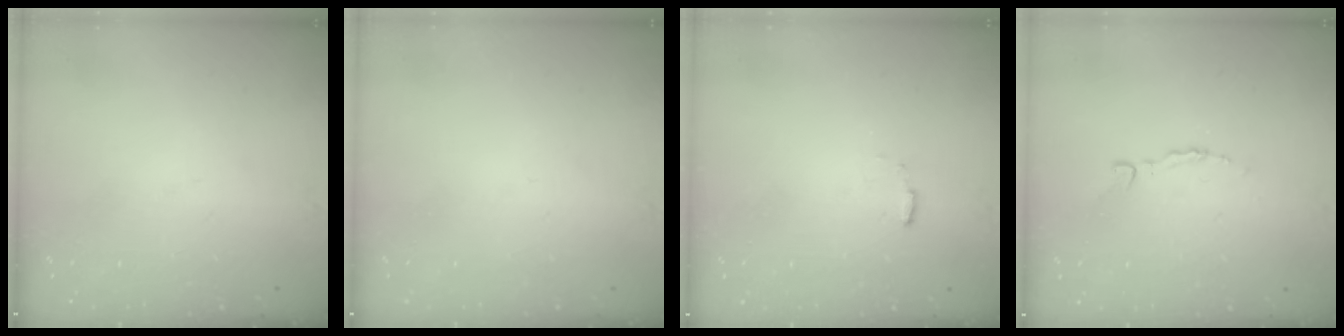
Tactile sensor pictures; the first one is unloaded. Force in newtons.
{"total": 0.0}
{"total": 2.9, "press": 2.9, "slide": 0.5}
{"total": 2.2, "press": 2.2, "slide": 0.2}